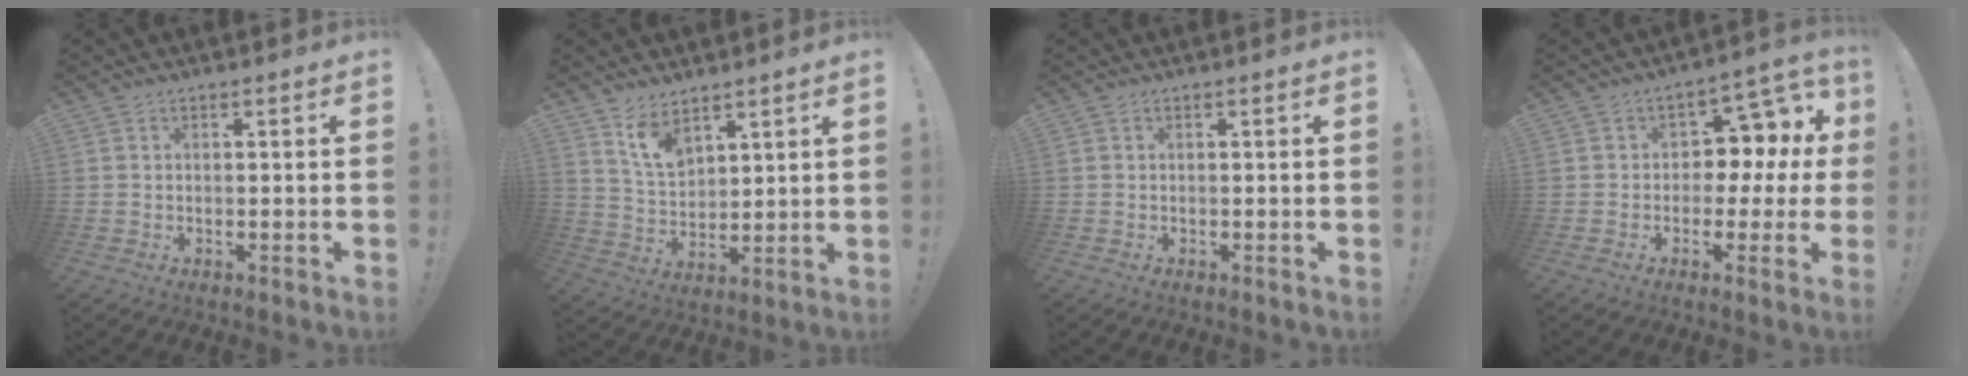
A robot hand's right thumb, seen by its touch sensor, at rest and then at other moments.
{"total": 9.4, "force": [6.8, 5.2, 3.9], "torque": [-0.077, -0.039, 0.132]}
{"total": 0.0}
{"total": 7.7, "force": [1.2, 5.7, 5.2], "torque": [-0.059, -0.020, 0.020]}